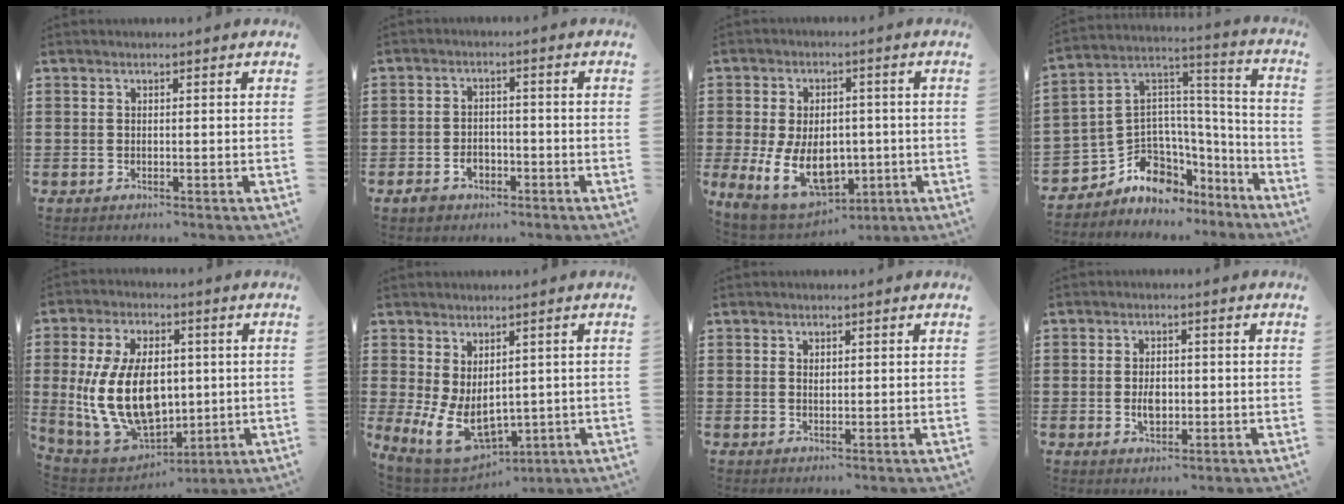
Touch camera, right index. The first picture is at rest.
{"total": 3.2, "force": [-1.9, 2.2, 1.2], "torque": [-0.034, 0.003, -0.042]}
{"total": 11.6, "force": [-2.0, 8.1, 8.1], "torque": [-0.158, -0.003, -0.029]}
{"total": 8.1, "force": [-4.1, 6.8, 1.9], "torque": [-0.075, -0.013, -0.072]}
{"total": 15.3, "force": [0.9, 9.6, 11.9], "torque": [-0.268, -0.006, 0.016]}
{"total": 9.7, "force": [-0.1, 6.3, 7.4], "torque": [-0.164, -0.008, 0.006]}
{"total": 0.9, "force": [0.3, 0.6, 0.6], "torque": [-0.012, 0.003, 0.006]}
{"total": 3.5, "force": [-0.4, 2.2, 2.7], "torque": [-0.044, 0.000, -0.010]}